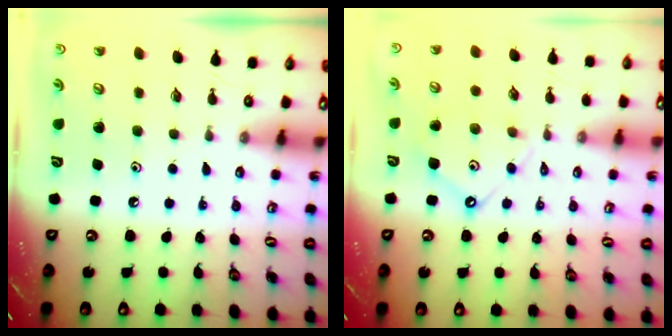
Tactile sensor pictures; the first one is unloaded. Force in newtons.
{"total": 8.5, "press": 8.4, "slide": 0.9}